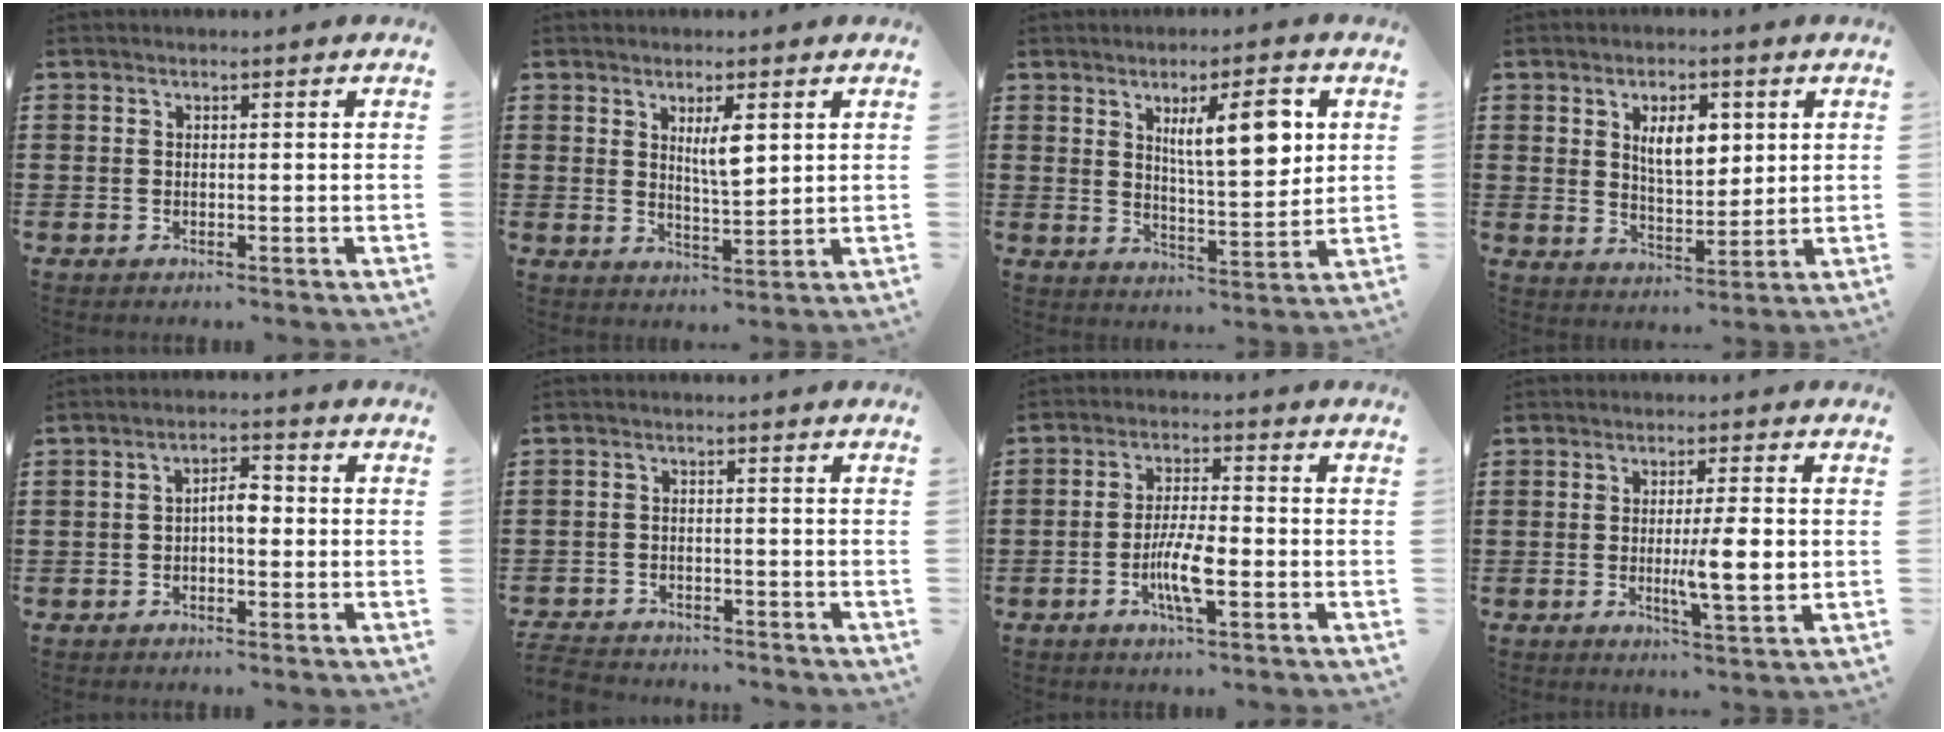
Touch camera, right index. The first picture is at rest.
{"total": 4.5, "force": [1.8, 1.2, 3.9], "torque": [-0.064, -0.002, 0.026]}
{"total": 9.7, "force": [3.6, 3.0, 8.5], "torque": [-0.138, -0.002, 0.053]}
{"total": 6.6, "force": [2.1, 3.3, 5.4], "torque": [-0.100, 0.005, 0.031]}
{"total": 3.6, "force": [-0.4, 1.4, 3.3], "torque": [-0.061, 0.008, -0.010]}
{"total": 2.9, "force": [-2.9, 0.2, -0.1], "torque": [-0.004, -0.002, -0.063]}
{"total": 7.0, "force": [-2.3, 1.6, 6.4], "torque": [-0.132, -0.009, -0.045]}
{"total": 7.1, "force": [-0.3, 1.2, 6.9], "torque": [-0.113, -0.006, -0.007]}